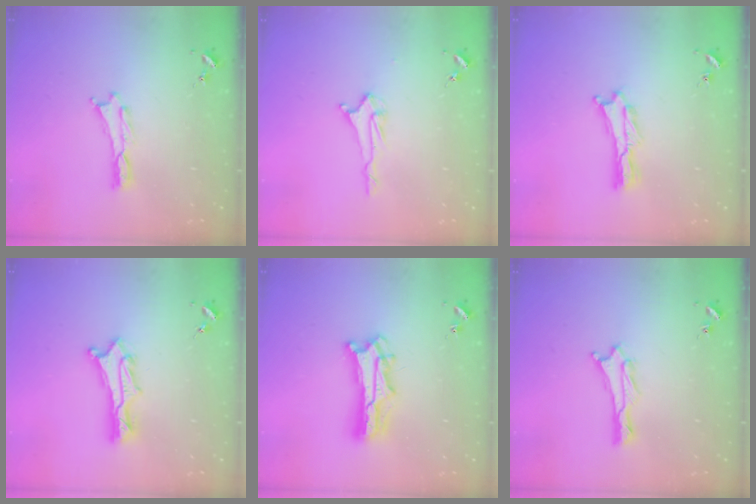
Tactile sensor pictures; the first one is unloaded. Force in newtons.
{"total": 2.1, "press": 2.0, "slide": 0.4}
{"total": 0.7, "press": 0.7, "slide": 0.2}
{"total": 3.0, "press": 3.0, "slide": 0.2}
{"total": 7.6, "press": 7.5, "slide": 0.7}
{"total": 1.9, "press": 1.9, "slide": 0.1}